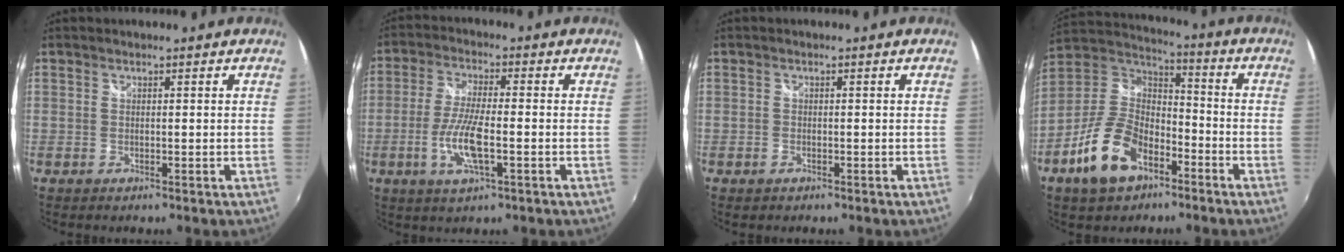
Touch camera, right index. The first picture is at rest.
{"total": 8.9, "force": [-2.6, 2.3, 8.2], "torque": [-0.170, -0.006, -0.052]}
{"total": 1.1, "force": [-0.7, 0.8, 0.3], "torque": [-0.007, -0.002, -0.012]}
{"total": 15.5, "force": [-8.0, 9.1, 9.6], "torque": [-0.207, 0.007, -0.142]}